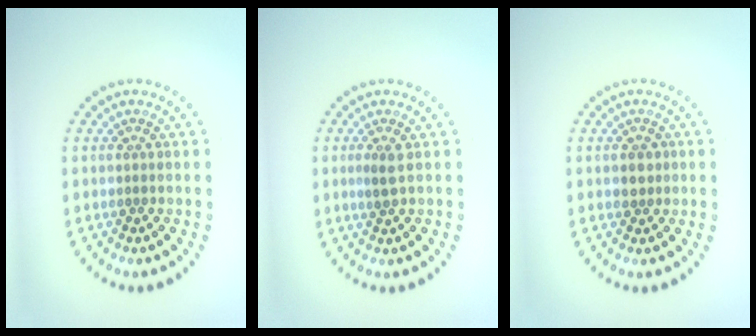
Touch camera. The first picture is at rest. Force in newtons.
{"total": 1.1, "press": 1.0, "slide": 0.5}
{"total": 1.4, "press": 1.3, "slide": 0.4}